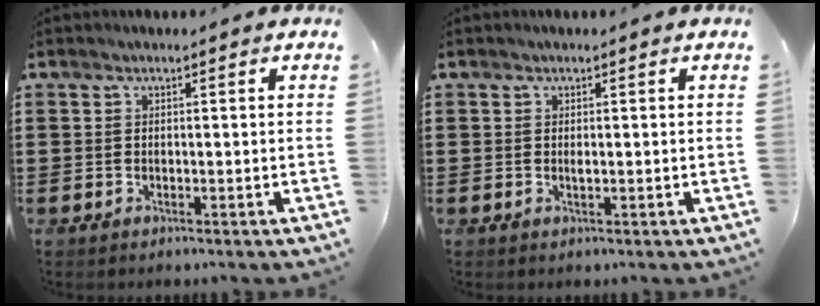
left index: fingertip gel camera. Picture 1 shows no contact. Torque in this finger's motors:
{"motor_torque": [-0.05, -0.03, 0.00, 0.00]}